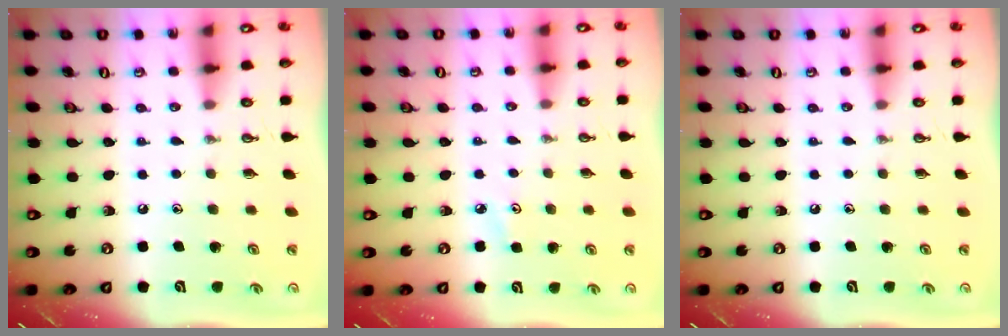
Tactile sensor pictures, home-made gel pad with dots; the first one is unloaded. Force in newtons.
{"total": 2.9, "press": 2.9, "slide": 0.3}
{"total": 0.0}